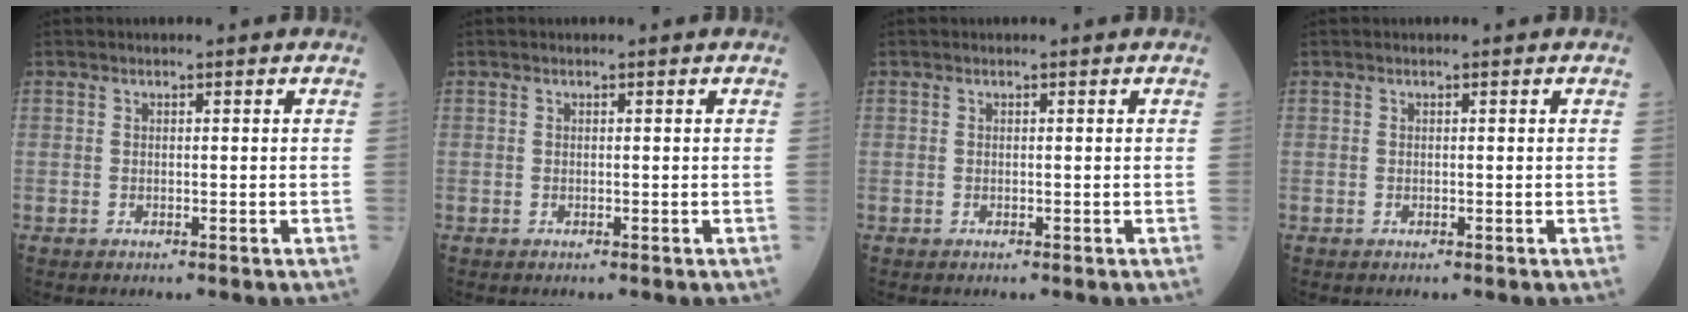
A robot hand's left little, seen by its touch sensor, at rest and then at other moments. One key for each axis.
{"total": 0.0}
{"total": 0.0}
{"total": 0.0}